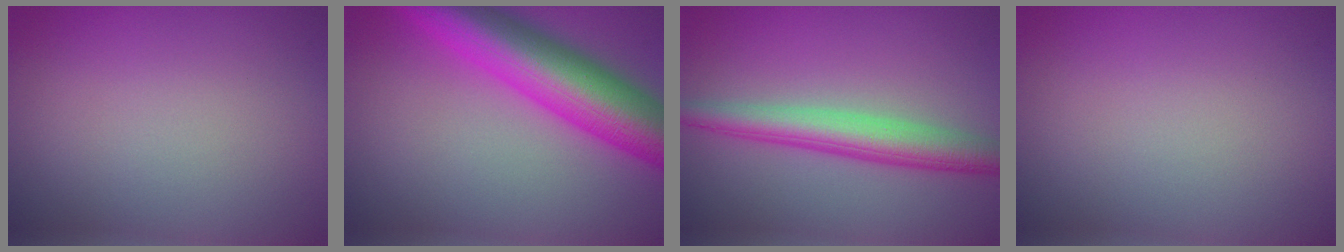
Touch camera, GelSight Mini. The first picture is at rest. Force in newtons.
{"total": 11.1, "press": 11.1, "slide": 0.3}
{"total": 4.8, "press": 4.8, "slide": 0.1}
{"total": 0.0}